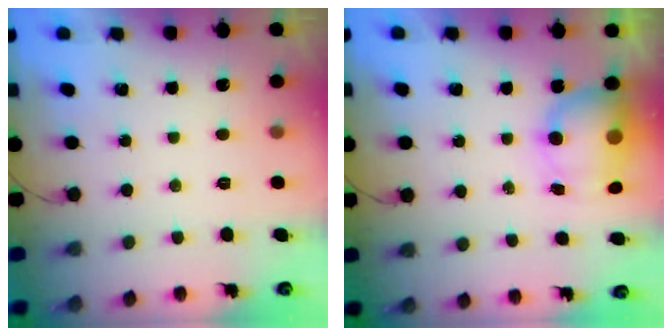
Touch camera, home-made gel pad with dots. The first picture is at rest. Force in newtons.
{"total": 7.5, "press": 7.4, "slide": 1.6}